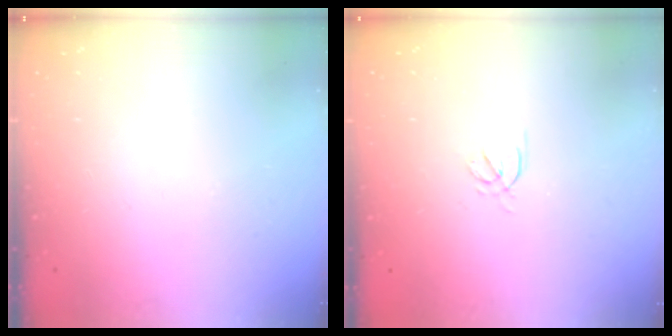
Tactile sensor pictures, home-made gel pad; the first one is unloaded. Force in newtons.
{"total": 1.7, "press": 1.6, "slide": 0.5}